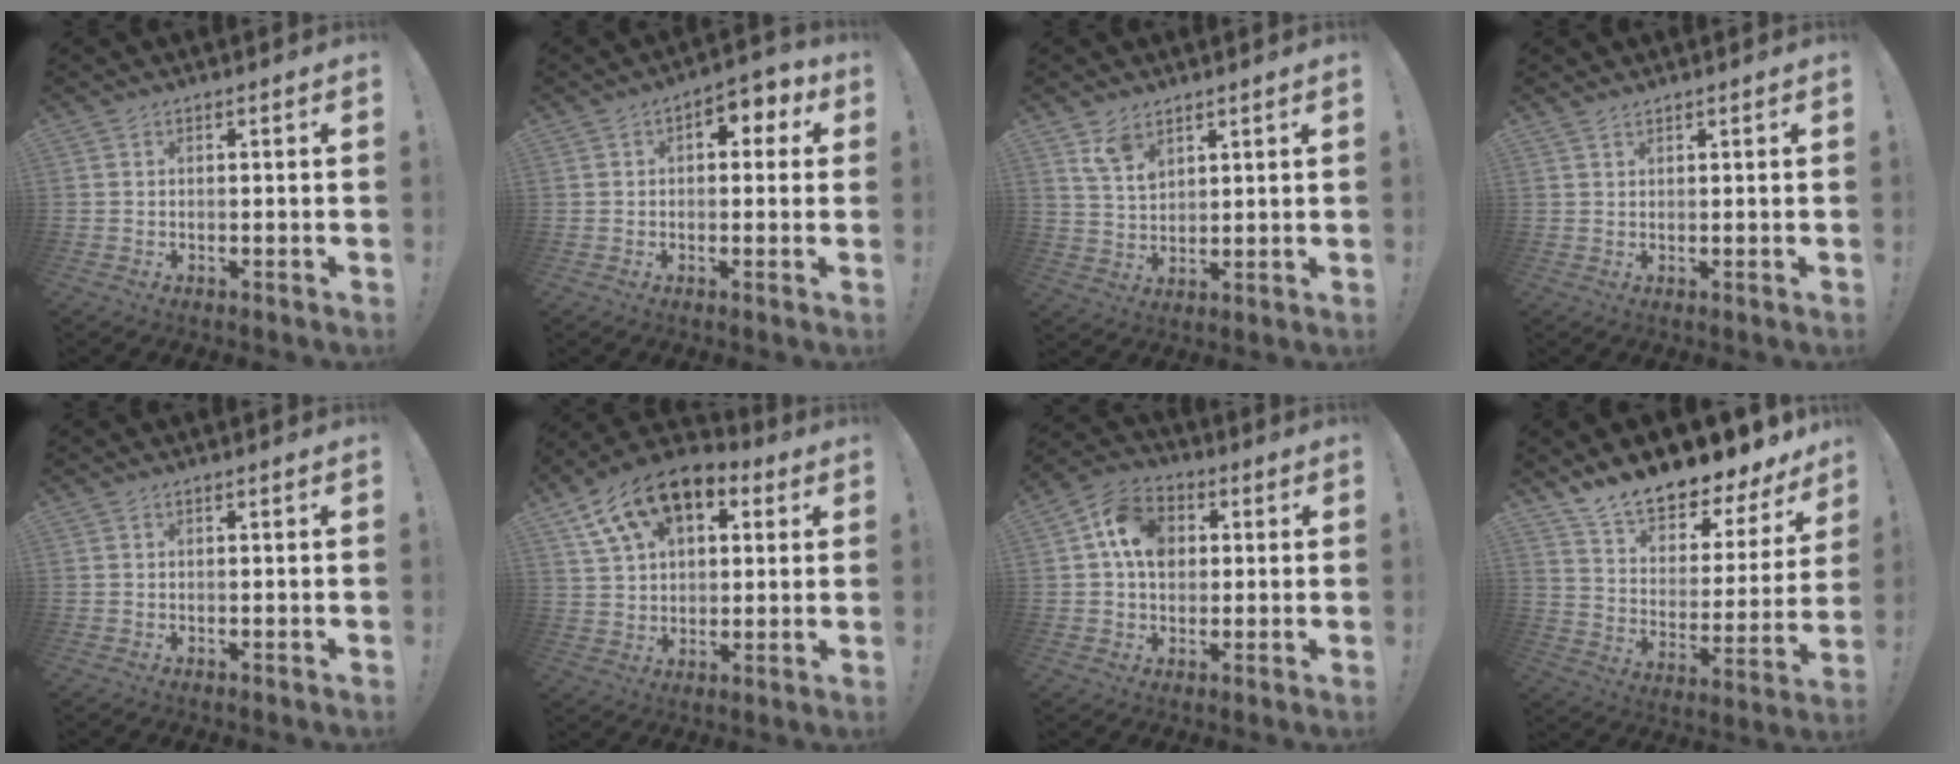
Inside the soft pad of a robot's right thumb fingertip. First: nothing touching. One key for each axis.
{"total": 5.3, "fx": 1.2, "fy": 3.7, "fz": 3.6, "tx": -0.033, "ty": -0.006, "tz": 0.014}
{"total": 7.4, "fx": 5.2, "fy": 3.9, "fz": 3.4, "tx": -0.061, "ty": -0.025, "tz": 0.100}
{"total": 1.4, "fx": 1.3, "fy": 0.4, "fz": 0.4, "tx": -0.003, "ty": -0.007, "tz": 0.025}
{"total": 0.0}
{"total": 15.3, "fx": 8.2, "fy": 9.5, "fz": 8.8, "tx": -0.151, "ty": -0.037, "tz": 0.156}
{"total": 12.3, "fx": 2.8, "fy": 9.7, "fz": 7.0, "tx": -0.124, "ty": 0.007, "tz": 0.058}
{"total": 12.6, "fx": 11.6, "fy": 2.9, "fz": 3.9, "tx": -0.075, "ty": -0.110, "tz": 0.198}